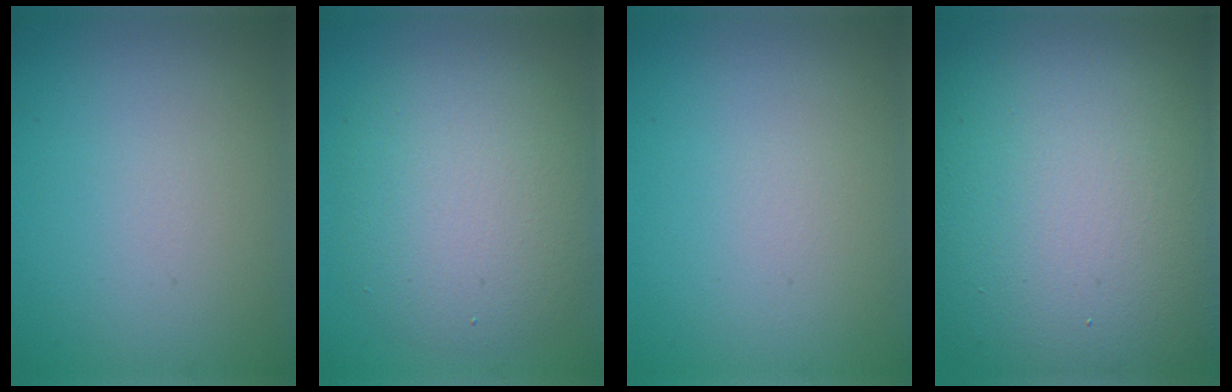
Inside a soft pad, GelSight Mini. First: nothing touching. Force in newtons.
{"total": 6.7, "press": 6.7, "slide": 0.3}
{"total": 0.0}
{"total": 17.5, "press": 17.4, "slide": 0.7}